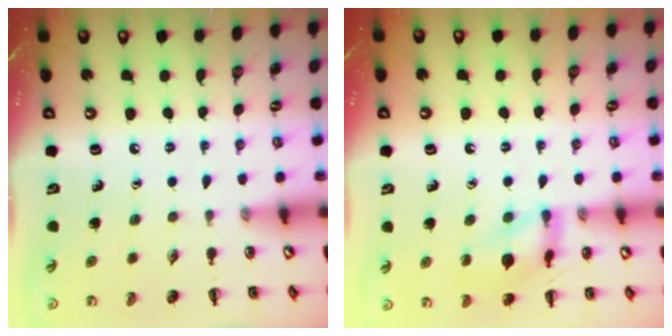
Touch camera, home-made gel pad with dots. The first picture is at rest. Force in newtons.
{"total": 11.9, "press": 11.8, "slide": 0.6}